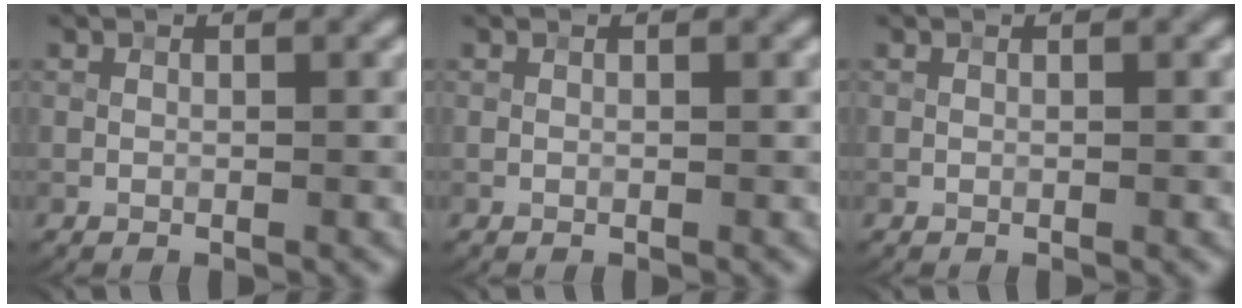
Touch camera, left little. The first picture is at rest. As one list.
[{"total": 0.0}, {"total": 0.0}]